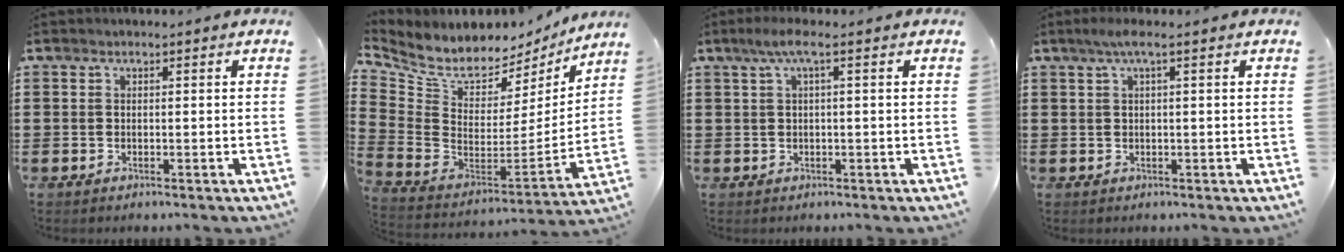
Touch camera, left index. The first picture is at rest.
{"total": 6.1, "force": [5.3, 2.9, 0.9], "torque": [-0.061, -0.052, 0.091]}
{"total": 2.9, "force": [0.8, 0.2, 2.8], "torque": [-0.055, 0.003, 0.011]}
{"total": 2.2, "force": [0.8, 0.1, 2.1], "torque": [-0.041, 0.000, 0.015]}